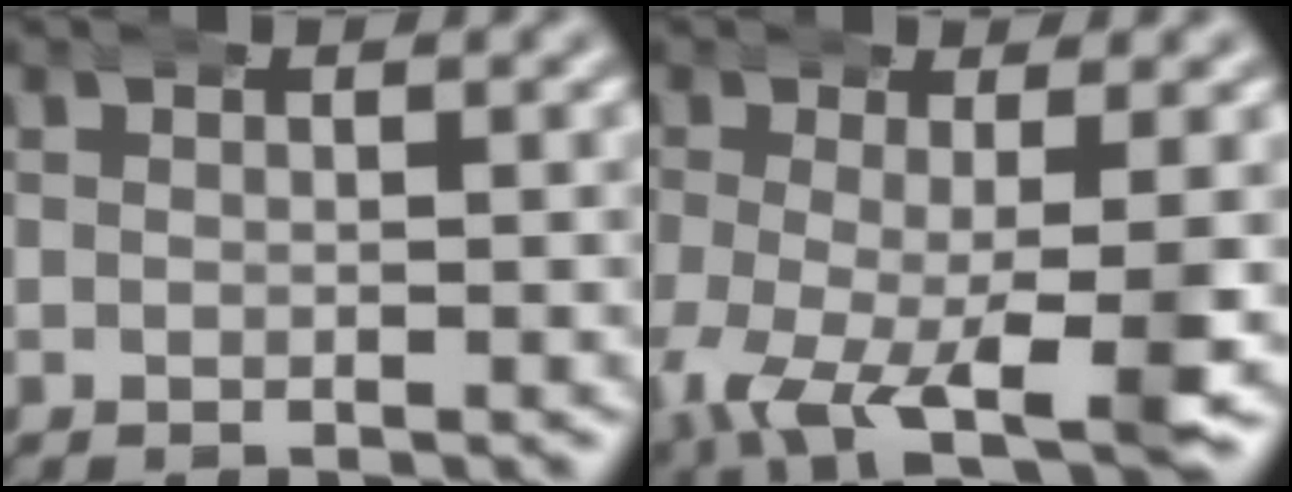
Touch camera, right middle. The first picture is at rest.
{"total": 10.7, "force": [-5.3, 4.7, 8.1], "torque": [-0.154, -0.042, -0.067]}